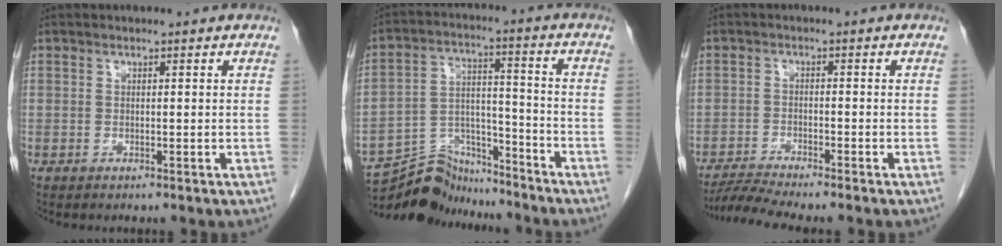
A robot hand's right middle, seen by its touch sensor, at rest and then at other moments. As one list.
[{"total": 11.1, "force": [-10.9, 2.3, 0.2], "torque": [-0.007, 0.035, -0.193]}, {"total": 5.0, "force": [-4.6, -1.3, 1.6], "torque": [-0.032, -0.019, -0.084]}]